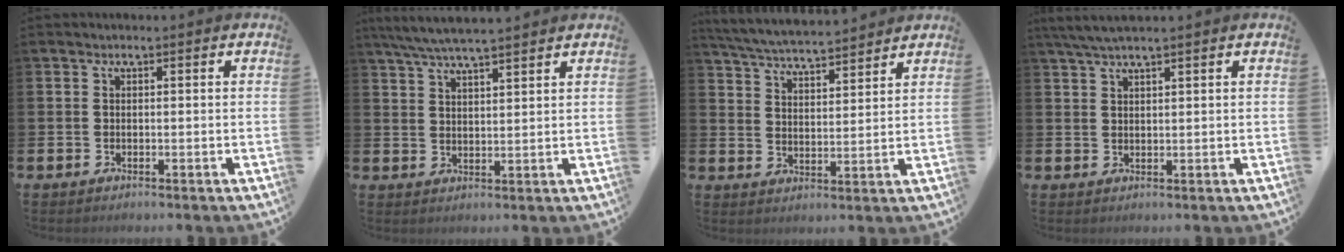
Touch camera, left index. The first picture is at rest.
{"total": 5.5, "force": [5.1, 0.3, 2.0], "torque": [-0.057, -0.015, 0.093]}
{"total": 5.7, "force": [5.6, 0.3, 0.8], "torque": [-0.040, -0.033, 0.099]}
{"total": 3.0, "force": [2.6, 0.0, 1.4], "torque": [-0.038, -0.001, 0.048]}